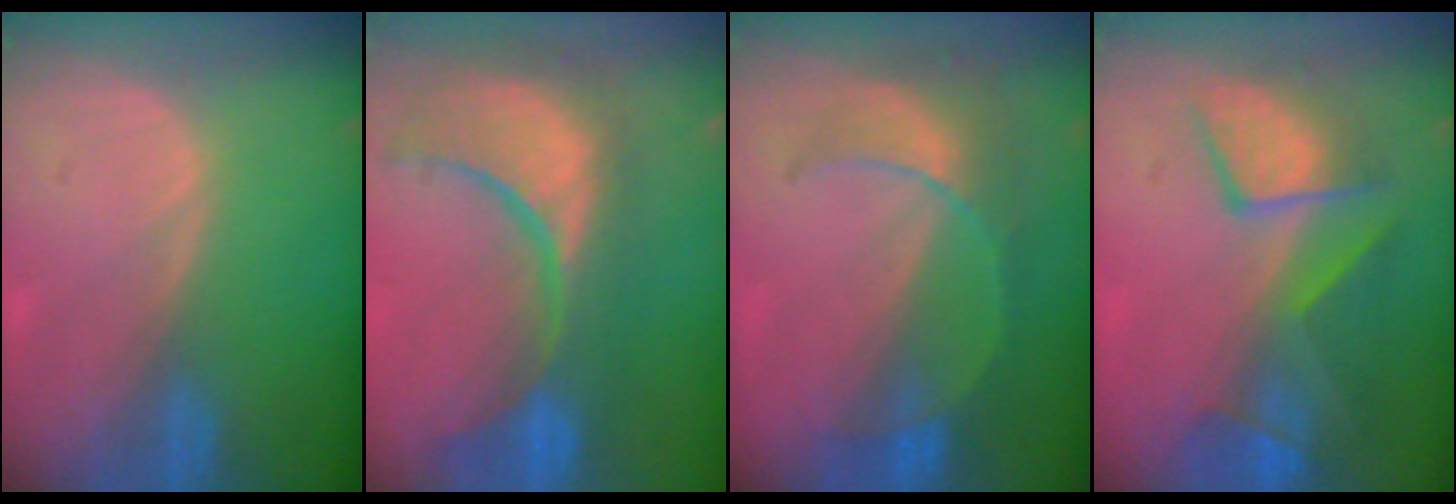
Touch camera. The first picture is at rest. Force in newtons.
{"total": 13.5, "press": 11.8, "slide": 6.6}
{"total": 7.9, "press": 6.9, "slide": 3.9}
{"total": 9.7, "press": 8.4, "slide": 4.7}